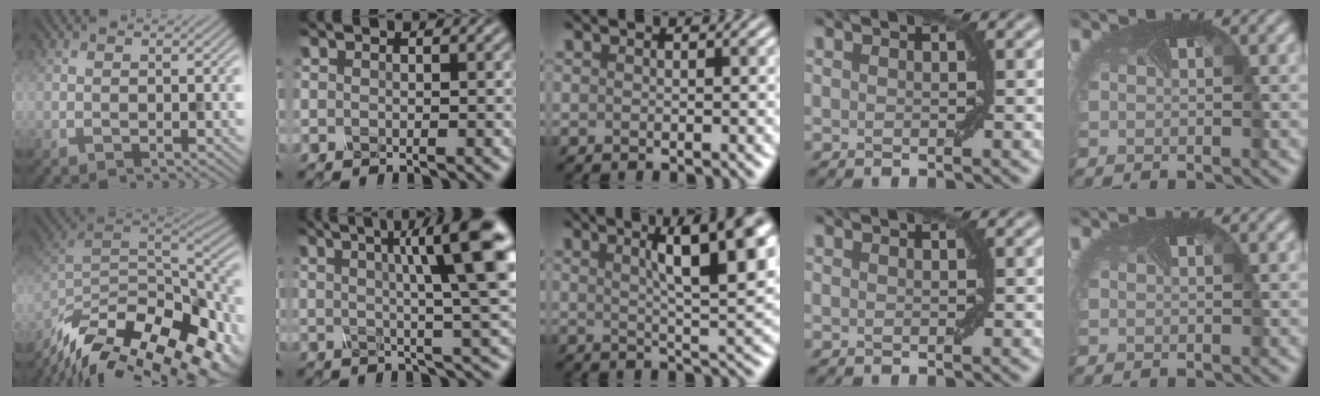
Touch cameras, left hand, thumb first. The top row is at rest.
{"thumb": {"total": 17.9, "force": [-12.6, 7.4, 10.3], "torque": [-0.204, -0.029, -0.192]}, "index": {"total": 10.3, "force": [2.7, 2.0, 9.7], "torque": [-0.108, 0.014, 0.044]}, "middle": {"total": 9.4, "force": [3.5, 2.5, 8.4], "torque": [-0.092, 0.017, 0.050]}}